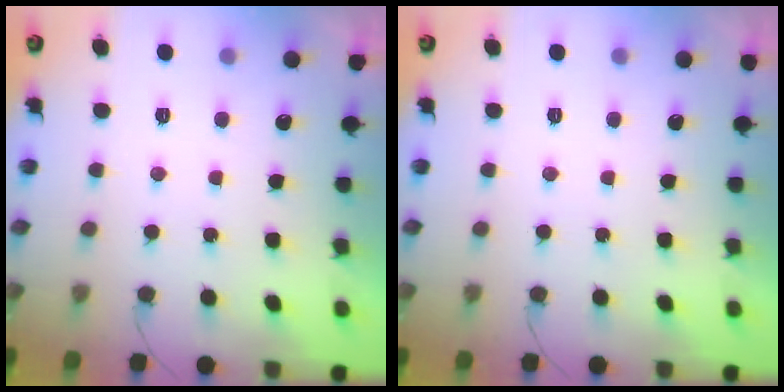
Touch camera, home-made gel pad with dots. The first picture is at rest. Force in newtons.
{"total": 0.0}